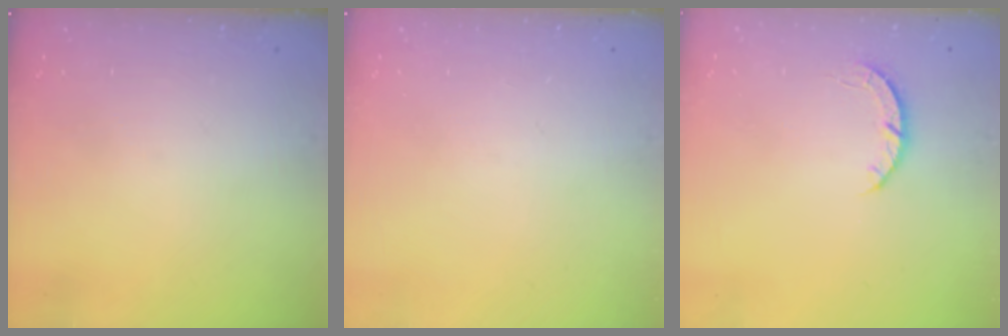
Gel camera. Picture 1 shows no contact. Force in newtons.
{"total": 0.0}
{"total": 2.7, "press": 2.6, "slide": 0.4}